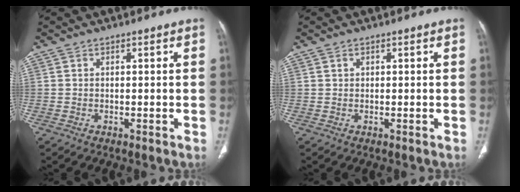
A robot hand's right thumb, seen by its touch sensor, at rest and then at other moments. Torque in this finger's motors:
{"motor_torque": [-0.28, 0.18, -0.48, 0.25, 0.06]}